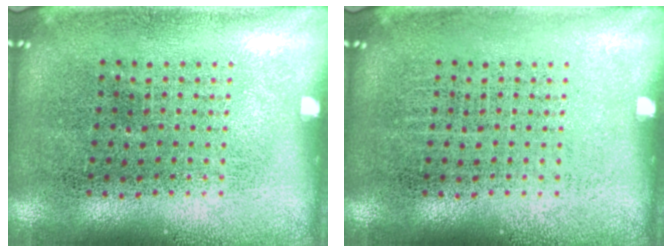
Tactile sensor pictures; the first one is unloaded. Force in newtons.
{"total": 0.0}